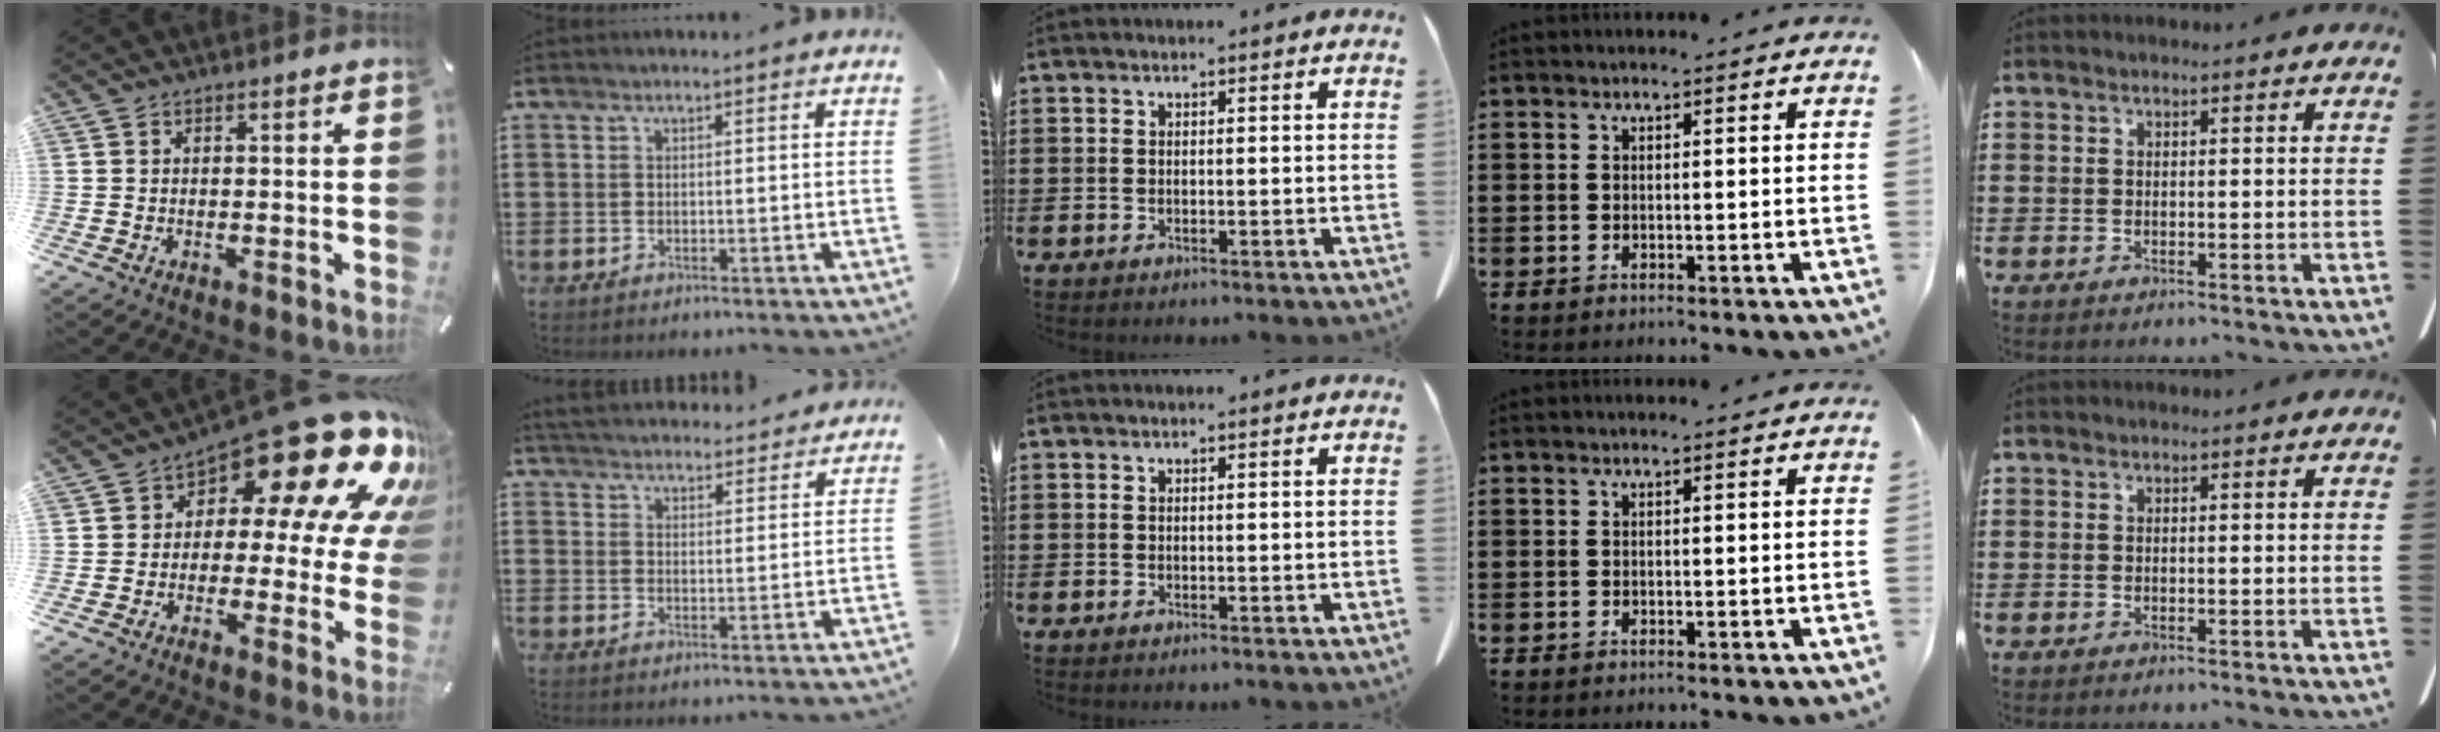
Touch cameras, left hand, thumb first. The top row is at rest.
{"thumb": {"total": 20.7, "force": [11.5, 9.1, 14.7], "torque": [-0.198, -0.089, 0.187]}, "index": {"total": 4.2, "force": [4.2, 0.2, 0.2], "torque": [-0.021, -0.022, 0.074]}}